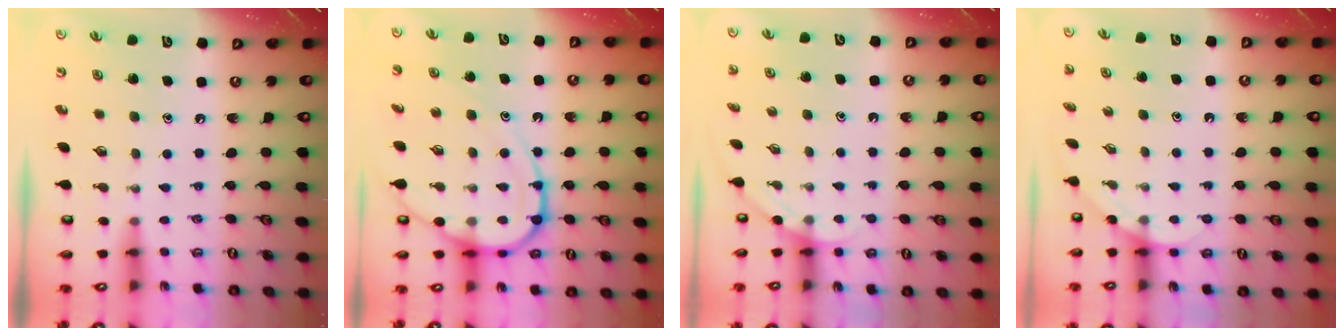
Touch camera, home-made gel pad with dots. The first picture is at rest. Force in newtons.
{"total": 12.2, "press": 12.2, "slide": 1.1}
{"total": 2.5, "press": 2.5, "slide": 0.2}
{"total": 3.3, "press": 3.3, "slide": 0.2}